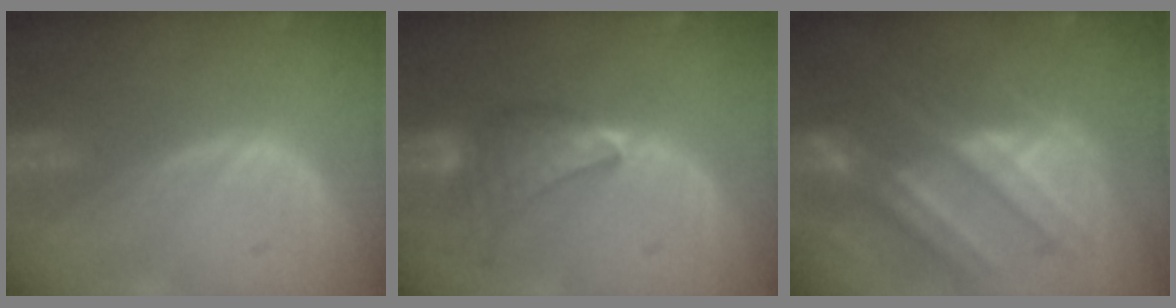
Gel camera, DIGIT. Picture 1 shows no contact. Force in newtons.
{"total": 7.4, "press": 7.4, "slide": 0.5}
{"total": 10.7, "press": 9.6, "slide": 4.6}